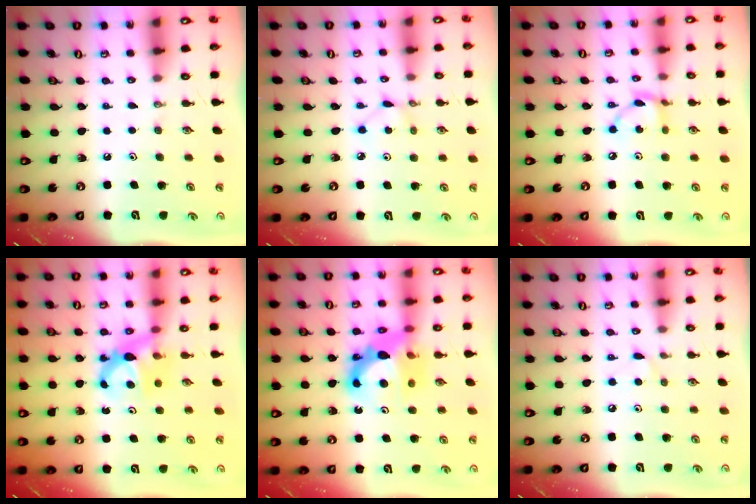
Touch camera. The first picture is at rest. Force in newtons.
{"total": 1.9, "press": 1.9, "slide": 0.2}
{"total": 6.6, "press": 6.6, "slide": 0.3}
{"total": 6.7, "press": 6.7, "slide": 0.4}
{"total": 12.9, "press": 12.9, "slide": 1.1}
{"total": 4.6, "press": 4.5, "slide": 0.6}